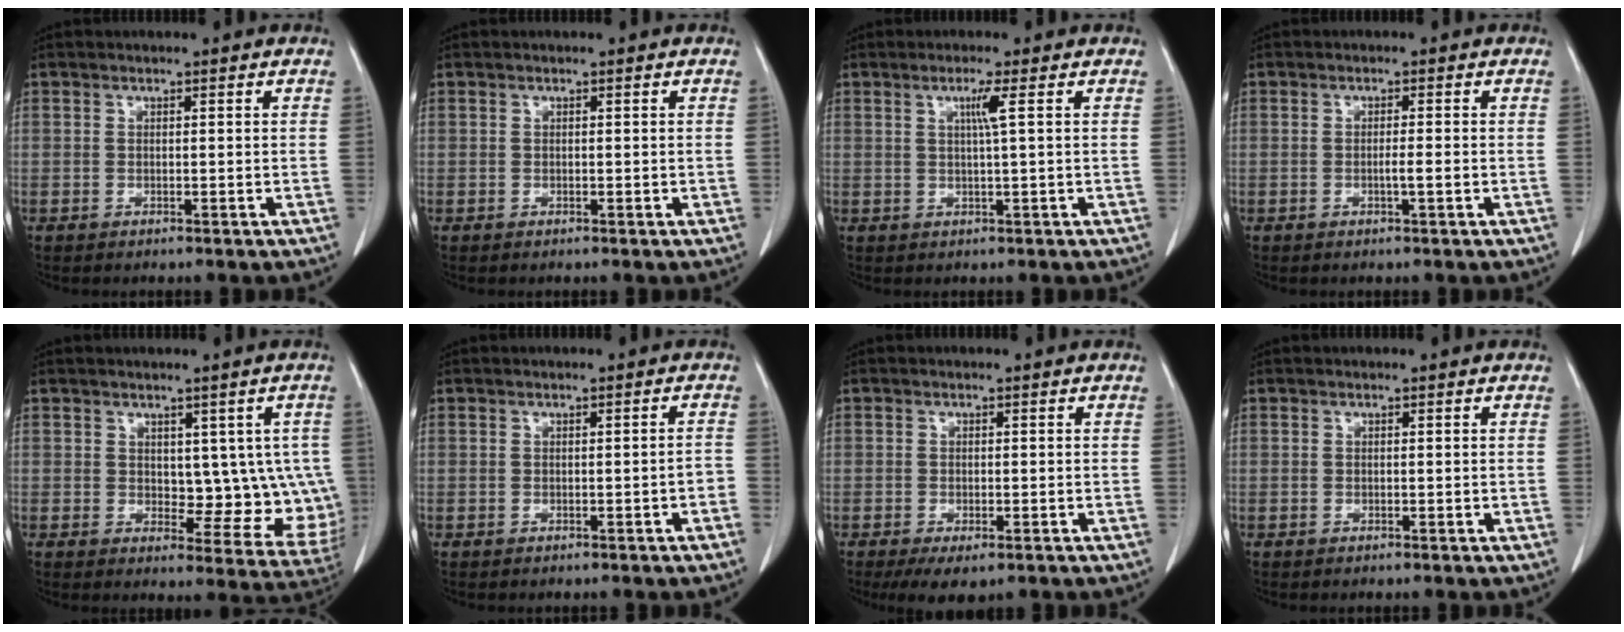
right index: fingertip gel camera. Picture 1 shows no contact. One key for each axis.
{"total": 0.0}
{"total": 2.6, "fx": 0.8, "fy": -0.7, "fz": 2.3, "tx": -0.046, "ty": -0.002, "tz": 0.016}
{"total": 1.7, "fx": -0.5, "fy": -0.1, "fz": 1.6, "tx": -0.029, "ty": -0.001, "tz": -0.008}
{"total": 9.2, "fx": 1.1, "fy": 5.3, "fz": 7.5, "tx": -0.064, "ty": 0.000, "tz": 0.024}
{"total": 1.2, "fx": -0.7, "fy": 0.2, "fz": 1.0, "tx": -0.008, "ty": 0.002, "tz": -0.008}
{"total": 4.0, "fx": -2.4, "fy": 1.9, "fz": 2.6, "tx": -0.039, "ty": -0.007, "tz": -0.031}
{"total": 0.0}